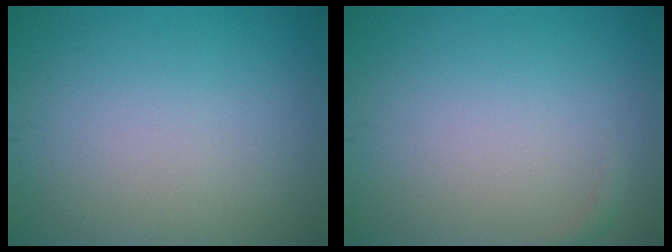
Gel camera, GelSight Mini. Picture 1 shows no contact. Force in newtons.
{"total": 0.6, "press": 0.6, "slide": 0.1}